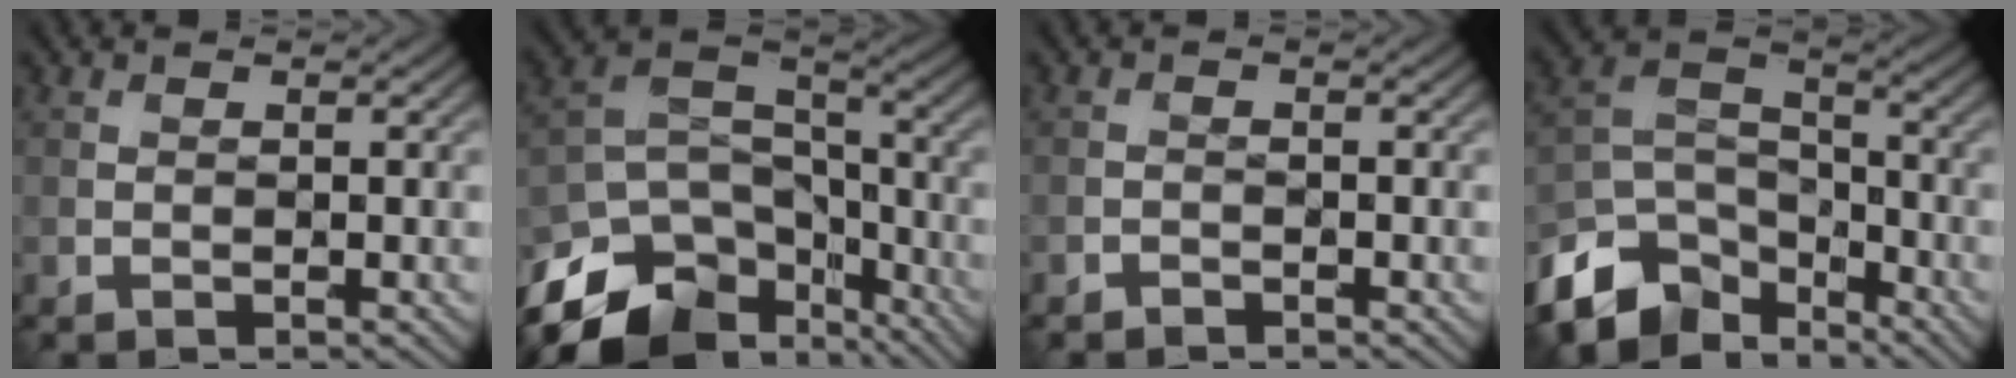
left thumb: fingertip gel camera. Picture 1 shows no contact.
{"total": 13.7, "force": [-9.1, 7.9, 6.6], "torque": [-0.168, -0.024, -0.155]}
{"total": 1.1, "force": [-1.0, 0.4, 0.1], "torque": [-0.003, -0.002, -0.023]}
{"total": 12.4, "force": [-8.4, 7.0, 5.9], "torque": [-0.145, -0.018, -0.165]}